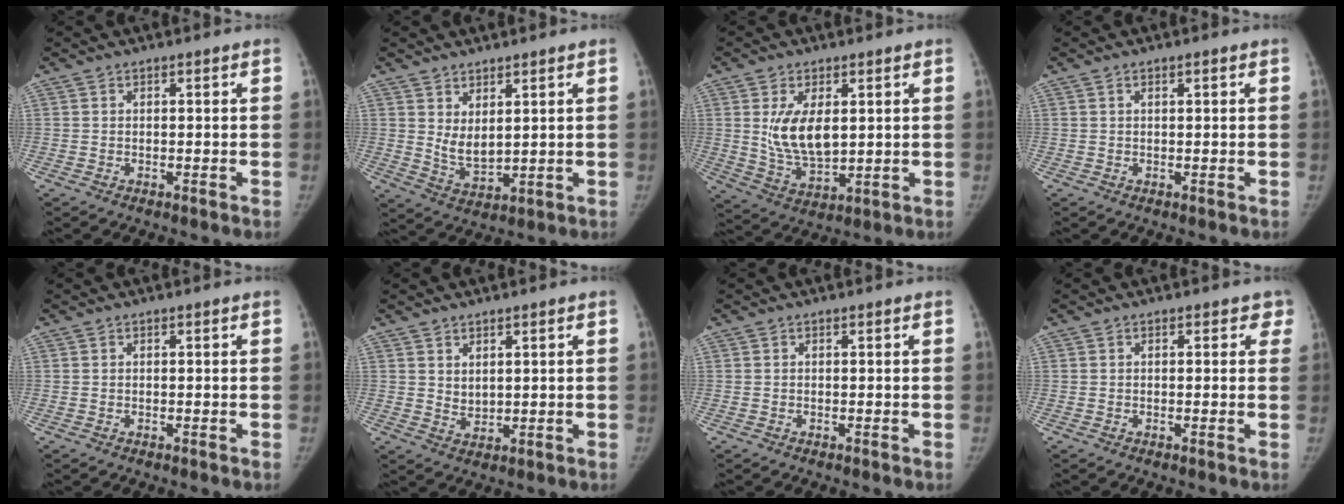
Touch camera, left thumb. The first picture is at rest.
{"total": 5.4, "force": [2.1, 2.8, 4.1], "torque": [-0.064, -0.031, 0.054]}
{"total": 10.1, "force": [2.0, 5.5, 8.2], "torque": [-0.135, -0.022, 0.053]}
{"total": 0.9, "force": [0.5, 0.4, 0.7], "torque": [-0.011, 0.004, 0.008]}
{"total": 0.0}
{"total": 2.6, "force": [1.4, 1.6, 1.5], "torque": [-0.019, -0.017, 0.034]}
{"total": 0.0}
{"total": 1.9, "force": [1.0, 1.3, 1.0], "torque": [0.022, 0.001, 0.004]}